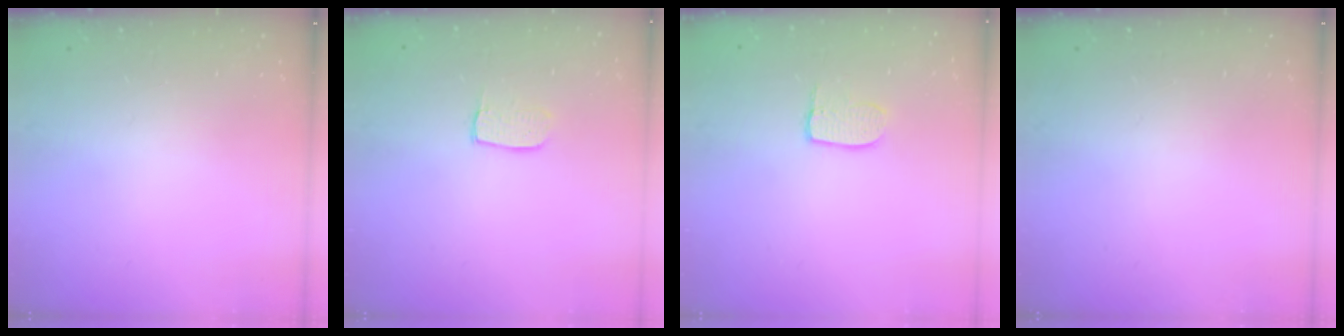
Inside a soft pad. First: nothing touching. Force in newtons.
{"total": 6.2, "press": 6.2, "slide": 0.4}
{"total": 5.9, "press": 5.9, "slide": 0.2}
{"total": 0.0}